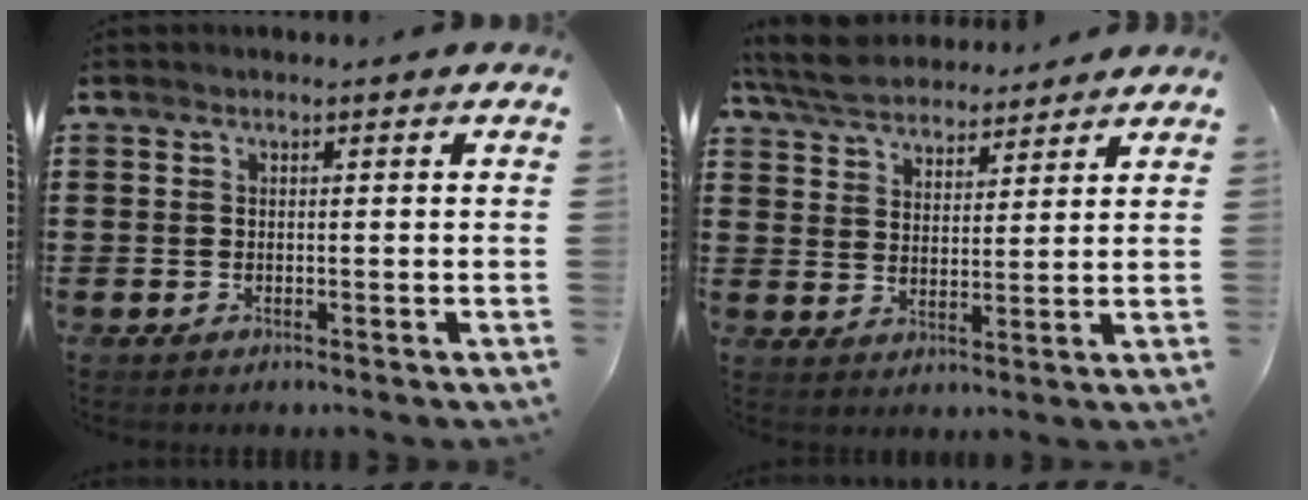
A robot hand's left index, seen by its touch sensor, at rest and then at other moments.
{"total": 6.1, "force": [5.6, 1.7, 1.6], "torque": [-0.055, -0.015, 0.103]}